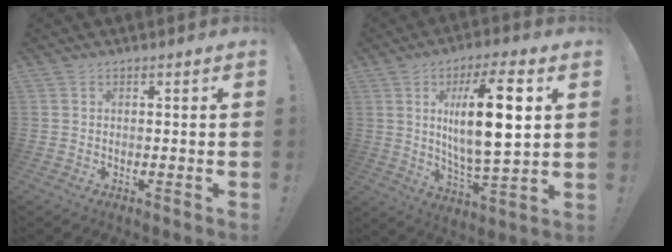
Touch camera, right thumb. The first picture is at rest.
{"total": 18.0, "force": [4.2, 4.7, 16.8], "torque": [-0.287, -0.014, 0.048]}